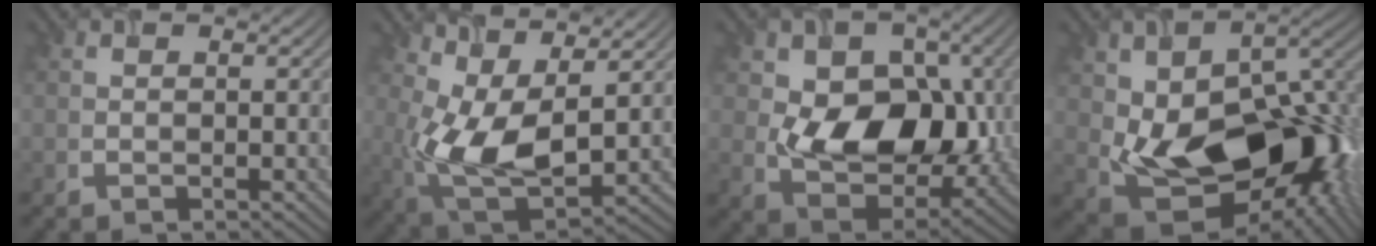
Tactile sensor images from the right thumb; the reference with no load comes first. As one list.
[{"total": 10.6, "force": [2.1, 5.0, 9.1], "torque": [-0.199, -0.008, 0.043]}, {"total": 10.2, "force": [0.8, 7.4, 7.0], "torque": [-0.121, -0.017, 0.010]}, {"total": 17.3, "force": [-2.1, 10.9, 13.3], "torque": [-0.199, -0.032, -0.022]}]